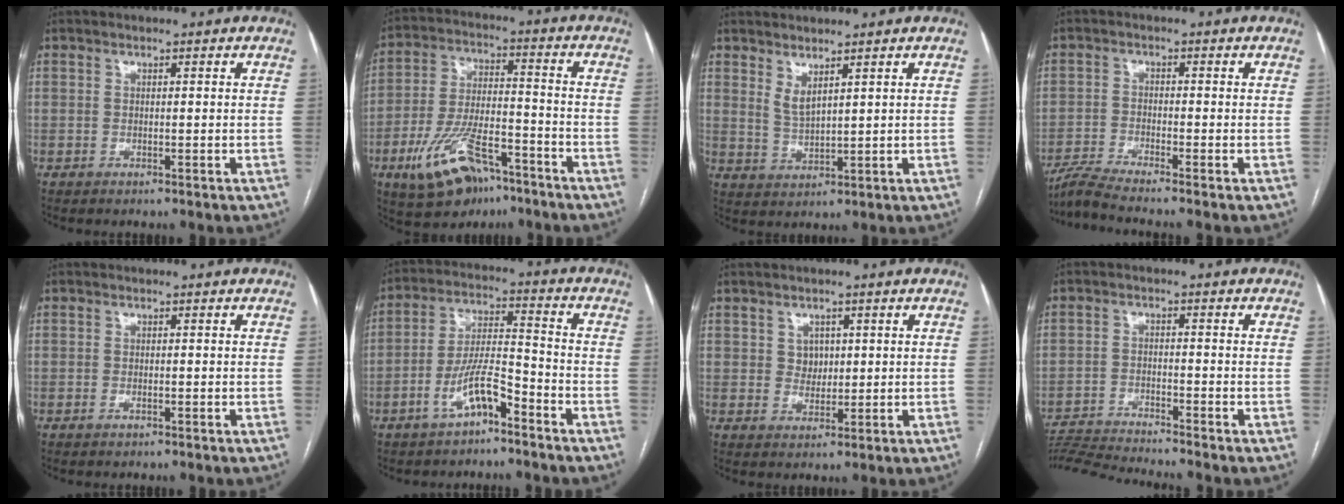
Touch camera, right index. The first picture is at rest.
{"total": 14.4, "force": [-8.5, 5.6, 10.2], "torque": [-0.201, 0.001, -0.140]}
{"total": 3.1, "force": [2.2, 0.6, 2.1], "torque": [-0.047, -0.014, 0.051]}
{"total": 5.6, "force": [-4.9, -1.4, 2.2], "torque": [-0.042, -0.019, -0.091]}
{"total": 0.9, "force": [-0.5, 0.4, 0.7], "torque": [-0.015, -0.001, -0.004]}
{"total": 8.2, "force": [-4.9, 2.0, 6.3], "torque": [-0.125, 0.010, -0.090]}
{"total": 2.8, "force": [0.9, 2.3, 1.3], "torque": [-0.017, -0.001, 0.018]}
{"total": 8.9, "force": [-8.4, -2.1, 1.9], "torque": [-0.027, -0.009, -0.151]}